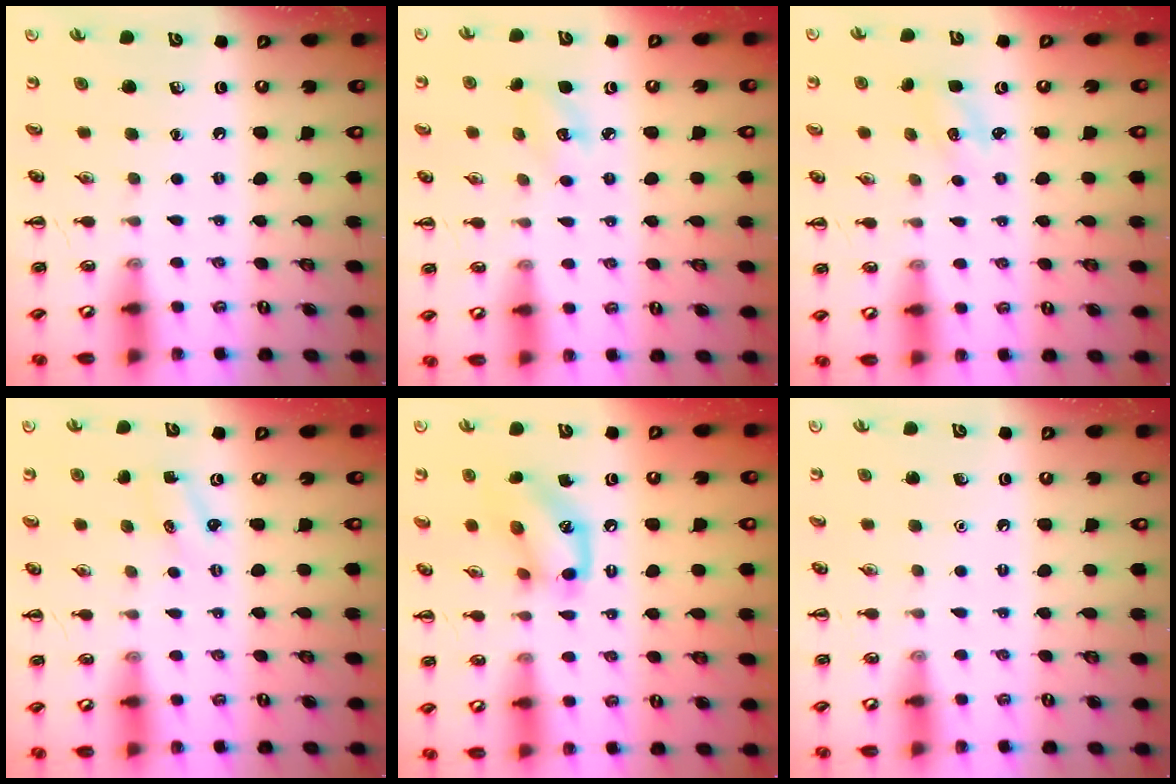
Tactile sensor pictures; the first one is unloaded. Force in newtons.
{"total": 3.9, "press": 3.7, "slide": 1.0}
{"total": 1.8, "press": 1.7, "slide": 0.5}
{"total": 1.3, "press": 1.2, "slide": 0.3}
{"total": 12.0, "press": 12.0, "slide": 0.7}
{"total": 1.5, "press": 1.5, "slide": 0.1}